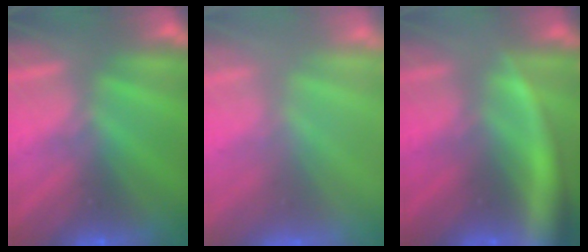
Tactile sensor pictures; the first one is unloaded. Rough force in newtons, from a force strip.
{"total": 8.6}
{"total": 7.0}